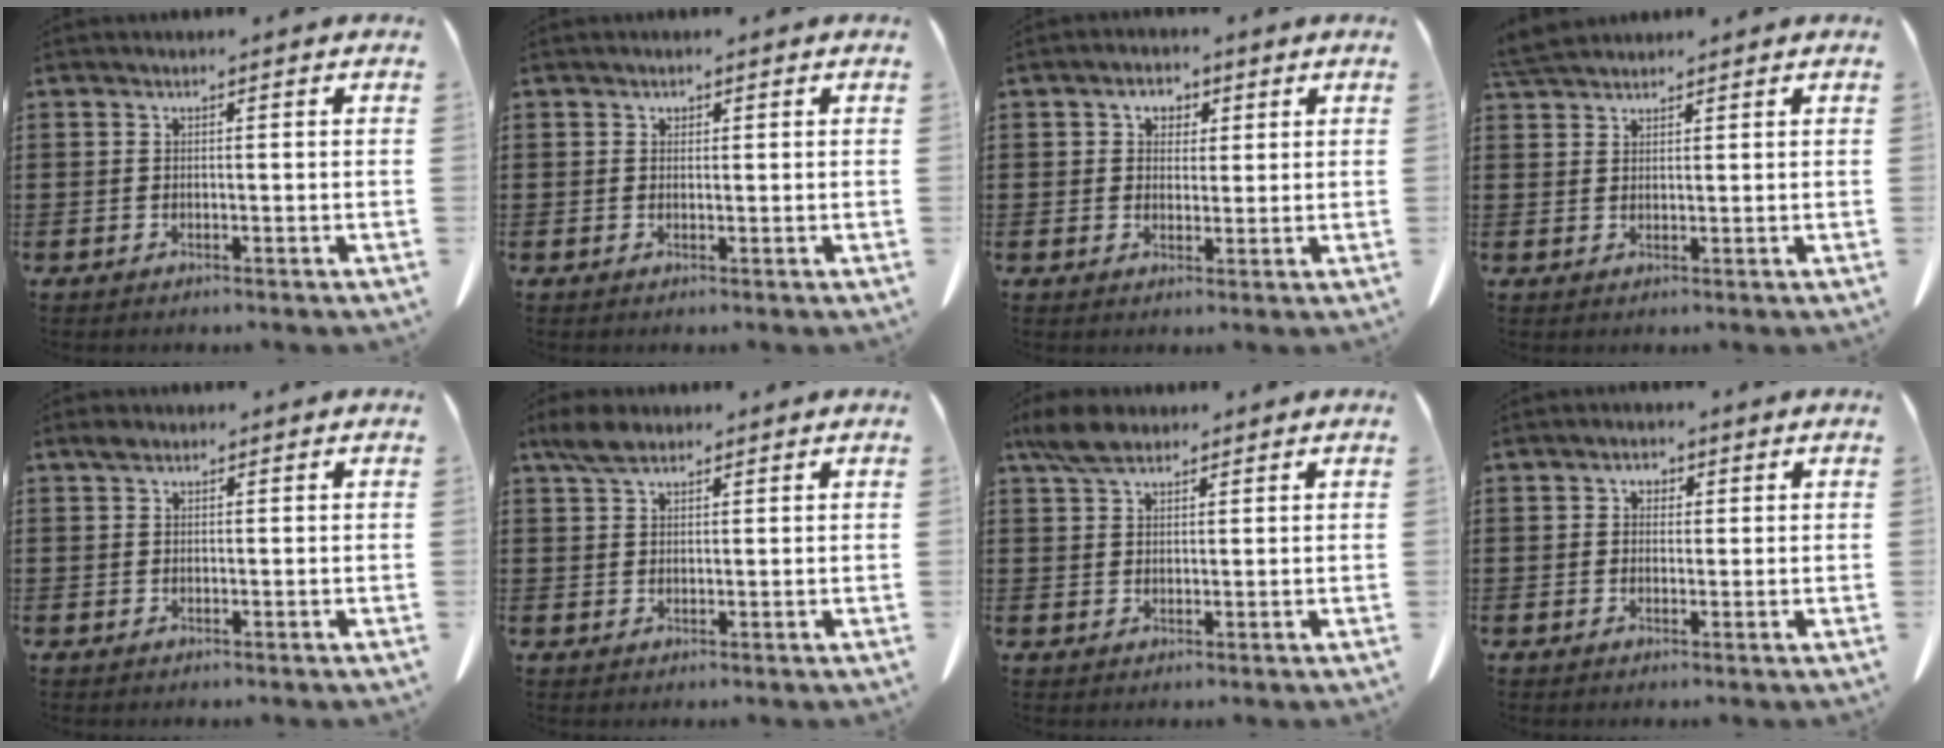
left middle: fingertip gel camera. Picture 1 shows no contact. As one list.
[{"total": 0.6, "force": [0.5, 0.4, 0.1], "torque": [-0.005, -0.001, 0.011]}, {"total": 3.0, "force": [1.3, 2.4, 1.1], "torque": [-0.027, 0.008, 0.018]}, {"total": 3.8, "force": [3.5, 0.7, 1.1], "torque": [-0.033, -0.004, 0.070]}, {"total": 1.1, "force": [0.7, 0.7, 0.5], "torque": [-0.015, 0.003, 0.013]}, {"total": 3.6, "force": [2.6, 1.6, 1.9], "torque": [-0.045, 0.007, 0.050]}, {"total": 4.6, "force": [3.4, 2.1, 2.3], "torque": [-0.048, 0.002, 0.064]}, {"total": 1.6, "force": [0.5, 1.3, 0.9], "torque": [-0.021, 0.007, 0.008]}]